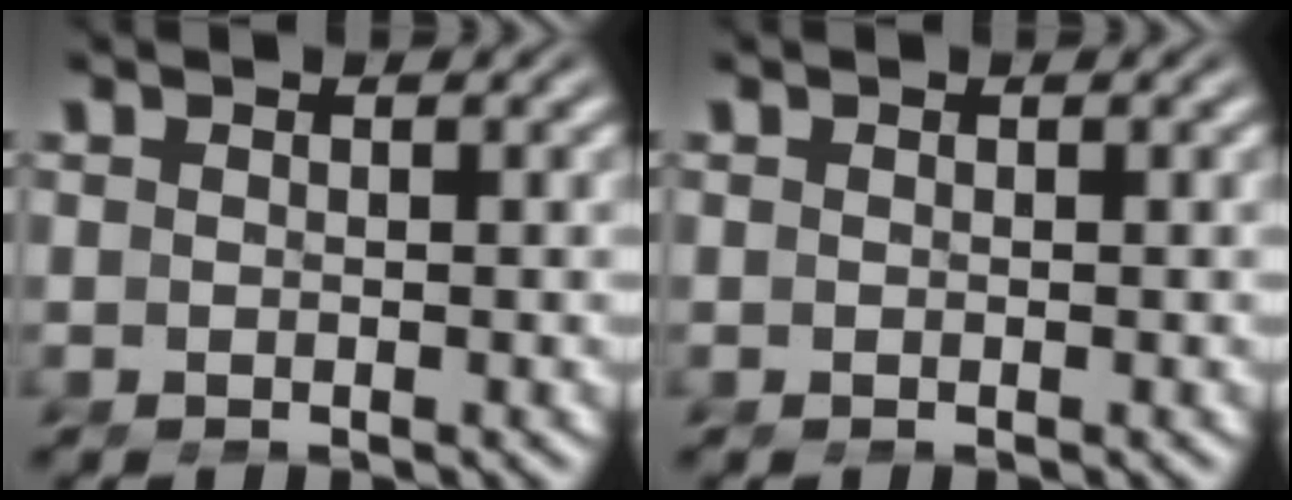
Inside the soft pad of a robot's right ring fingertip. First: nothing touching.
{"total": 0.0}